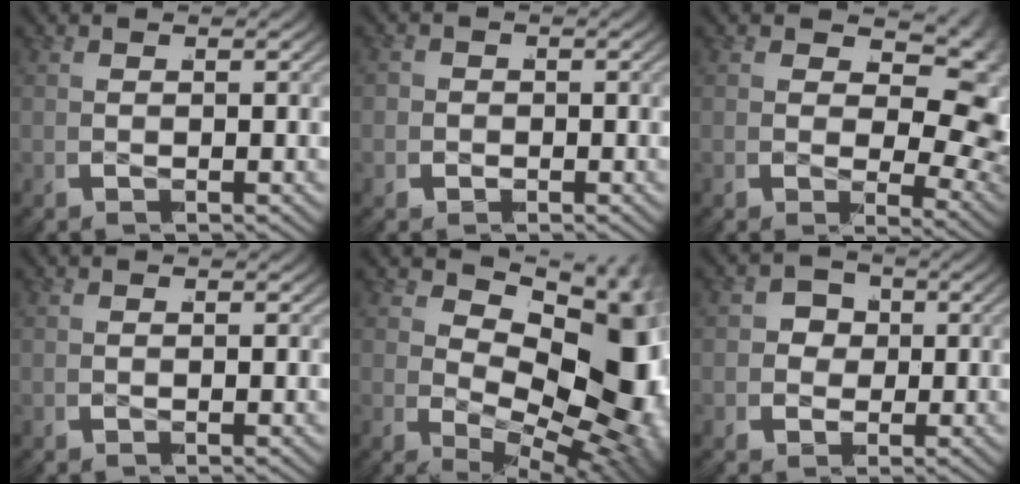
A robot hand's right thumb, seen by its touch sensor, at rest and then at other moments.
{"total": 1.4, "force": [-0.3, 1.4, 0.2], "torque": [-0.004, 0.001, -0.008]}
{"total": 10.0, "force": [-0.2, 6.0, 8.0], "torque": [-0.109, -0.019, 0.003]}
{"total": 0.0}
{"total": 18.3, "force": [-1.2, 11.2, 14.5], "torque": [-0.225, -0.042, 0.001]}
{"total": 5.1, "force": [0.3, 4.4, 2.5], "torque": [-0.049, -0.007, 0.002]}